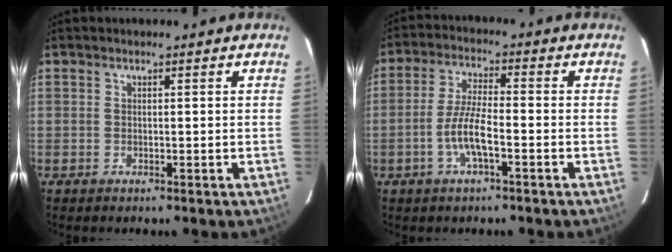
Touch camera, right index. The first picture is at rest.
{"total": 6.6, "force": [-2.7, 1.2, 6.0], "torque": [-0.123, 0.003, -0.053]}